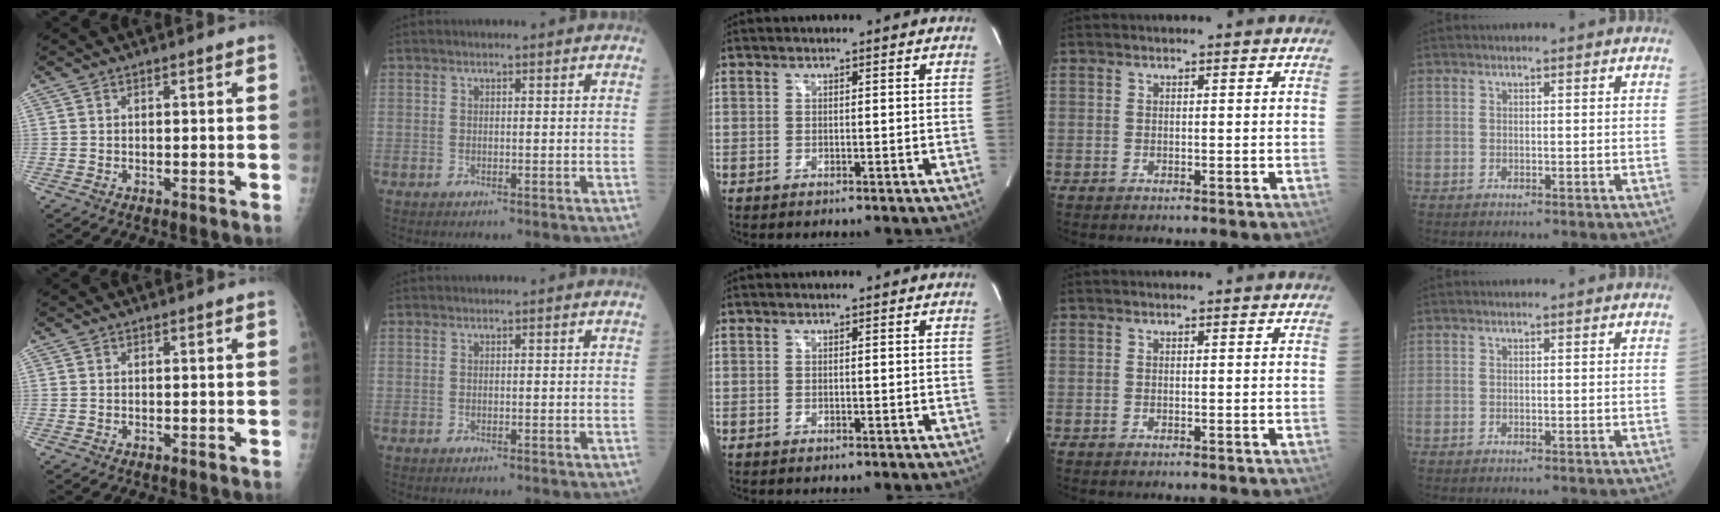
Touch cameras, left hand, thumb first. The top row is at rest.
{}